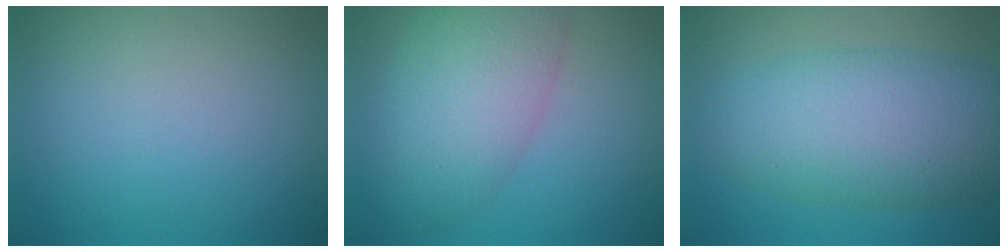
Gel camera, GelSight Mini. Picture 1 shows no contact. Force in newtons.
{"total": 6.7, "press": 6.7, "slide": 0.4}
{"total": 7.9, "press": 7.9, "slide": 0.1}